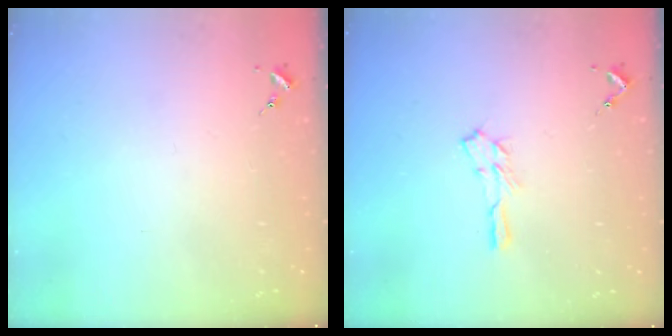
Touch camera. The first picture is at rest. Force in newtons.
{"total": 5.1, "press": 5.1, "slide": 0.6}